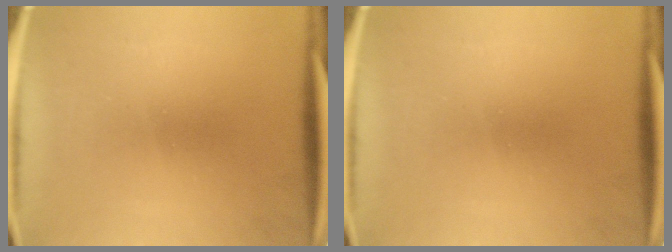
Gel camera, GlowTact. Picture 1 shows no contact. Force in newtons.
{"total": 0.0}